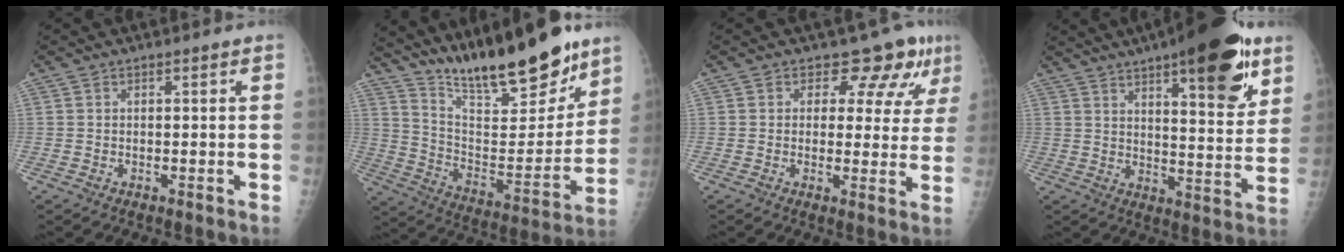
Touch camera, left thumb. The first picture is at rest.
{"total": 22.4, "force": [17.9, 5.3, 12.5], "torque": [-0.159, -0.100, 0.302]}
{"total": 8.1, "force": [5.2, 4.9, 3.7], "torque": [-0.010, -0.027, 0.052]}
{"total": 20.8, "force": [11.9, 6.1, 15.9], "torque": [-0.200, -0.047, 0.171]}